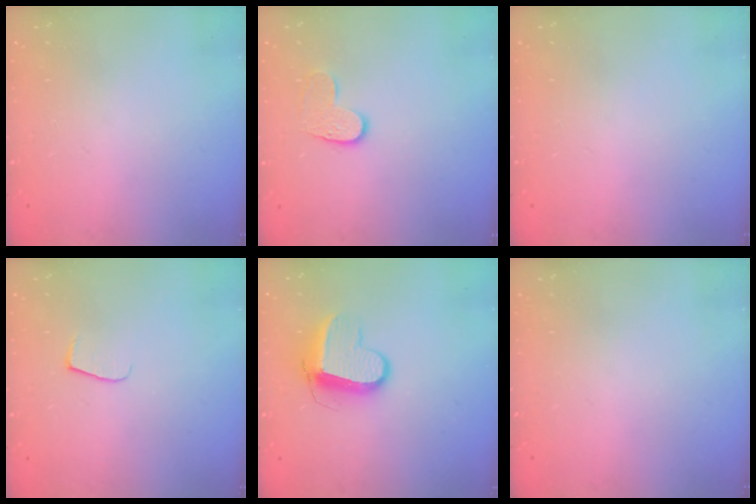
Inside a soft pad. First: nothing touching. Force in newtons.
{"total": 6.4, "press": 6.4, "slide": 0.4}
{"total": 0.0}
{"total": 5.3, "press": 5.2, "slide": 0.4}
{"total": 10.3, "press": 10.3, "slide": 0.5}
{"total": 0.0}